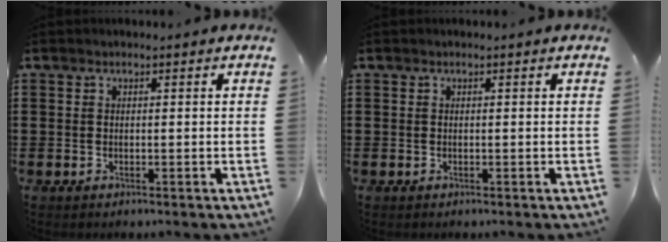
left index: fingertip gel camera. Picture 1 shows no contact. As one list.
[{"total": 0.0}]